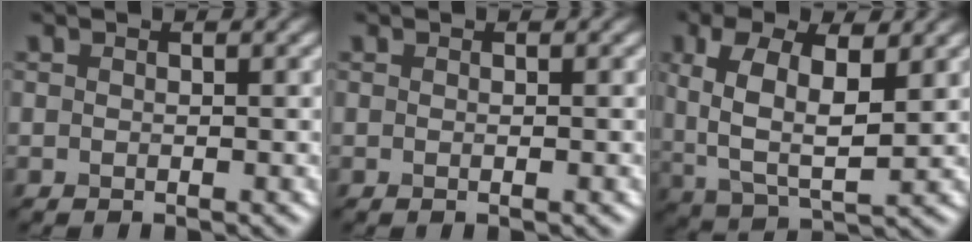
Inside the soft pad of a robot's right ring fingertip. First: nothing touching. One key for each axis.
{"total": 0.7, "fx": -0.1, "fy": 0.2, "fz": 0.6, "tx": -0.007, "ty": -0.001, "tz": -0.003}
{"total": 7.3, "fx": 1.6, "fy": 3.7, "fz": 6.1, "tx": -0.130, "ty": 0.000, "tz": 0.028}